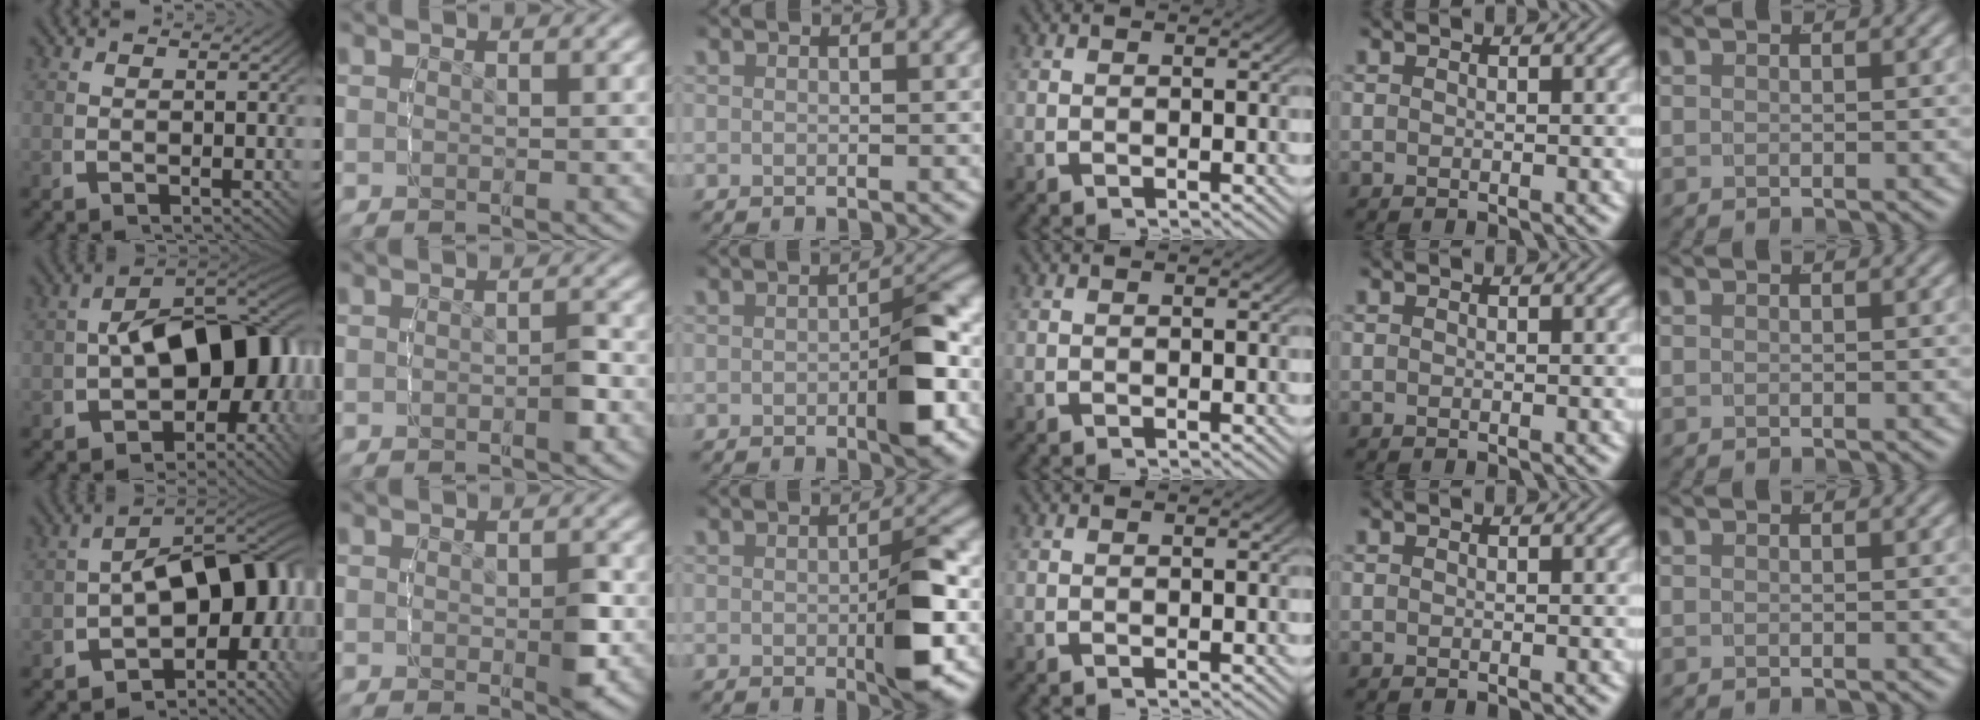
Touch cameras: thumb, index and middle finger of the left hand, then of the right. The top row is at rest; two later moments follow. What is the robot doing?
{"motion": "lift_and_place", "object": "legos"}